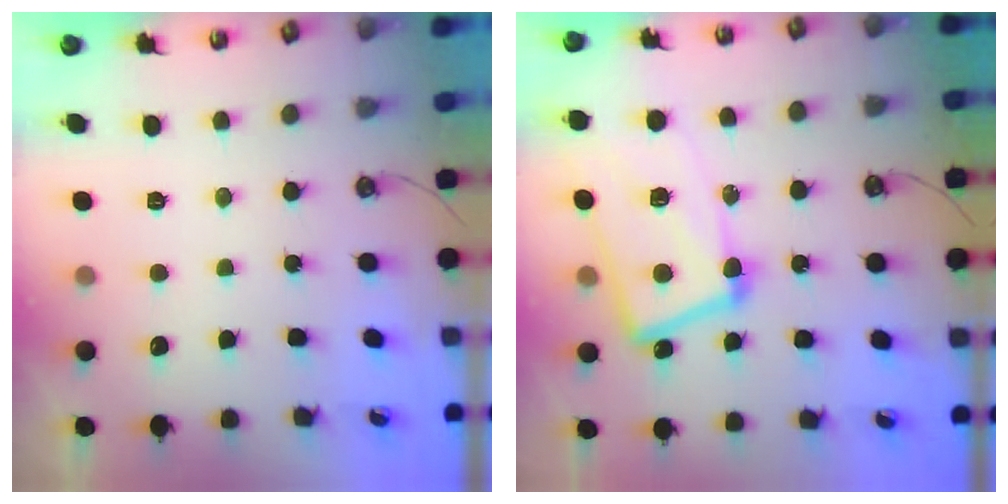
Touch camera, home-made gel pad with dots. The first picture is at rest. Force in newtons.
{"total": 17.1, "press": 17.0, "slide": 2.0}